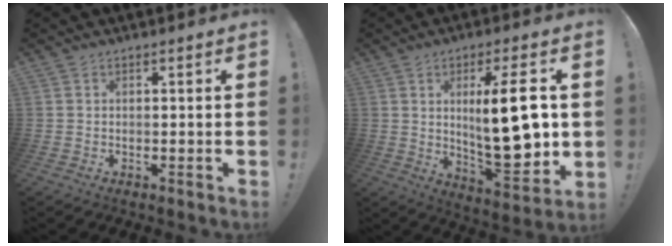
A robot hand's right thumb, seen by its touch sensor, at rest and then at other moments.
{"total": 19.1, "force": [2.3, 5.5, 18.1], "torque": [-0.278, -0.027, 0.031]}